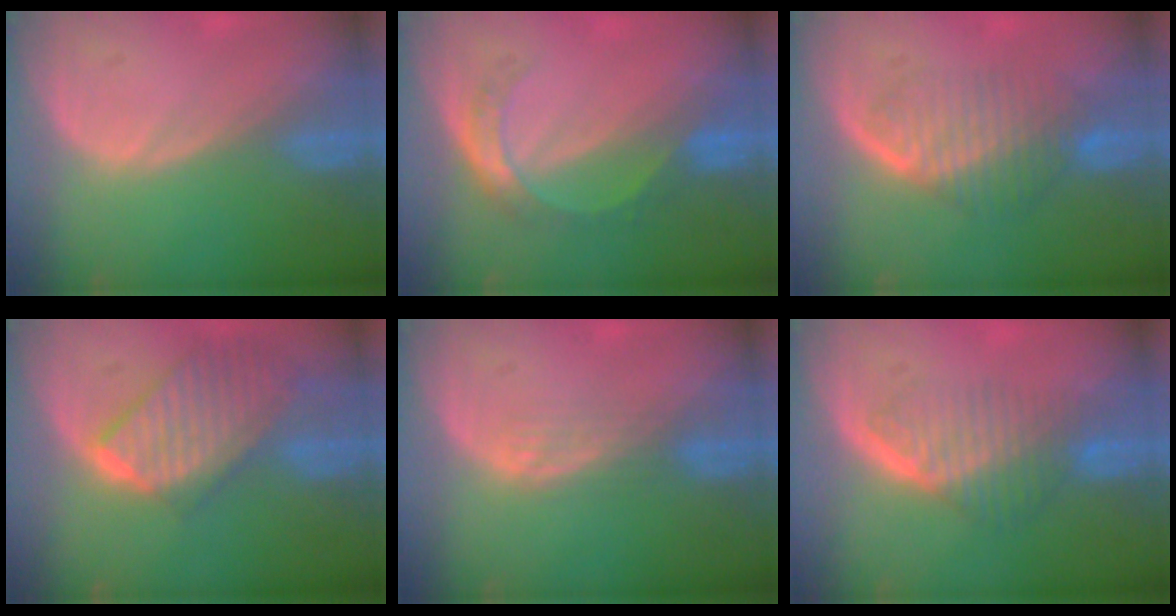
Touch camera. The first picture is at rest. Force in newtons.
{"total": 5.4, "press": 4.7, "slide": 2.6}
{"total": 6.7, "press": 6.4, "slide": 1.8}
{"total": 9.8, "press": 8.6, "slide": 4.7}
{"total": 2.4, "press": 2.3, "slide": 0.4}
{"total": 6.7, "press": 6.1, "slide": 2.8}